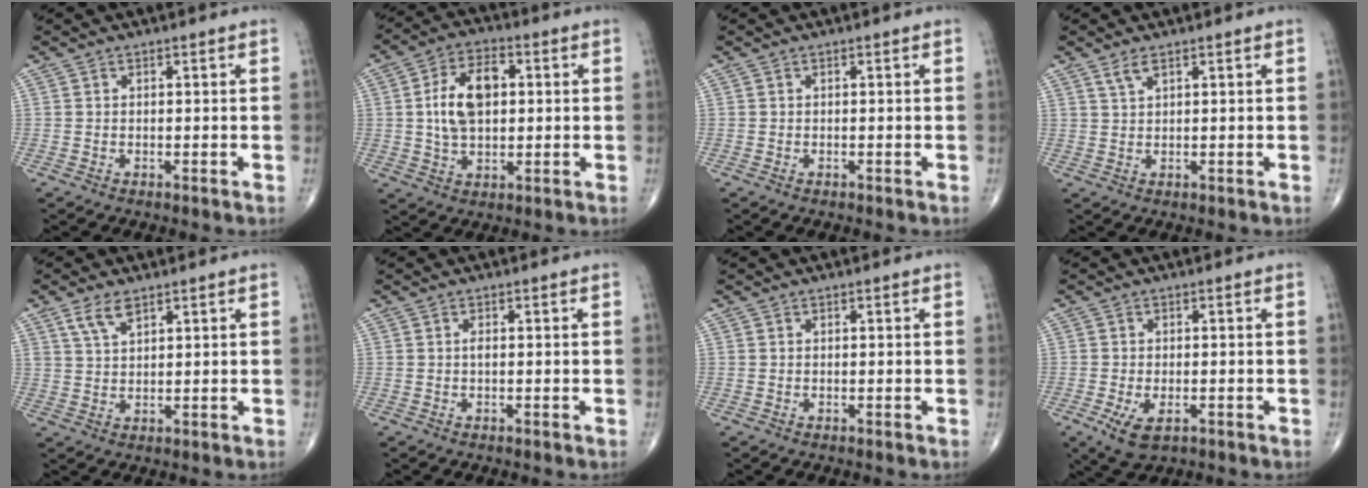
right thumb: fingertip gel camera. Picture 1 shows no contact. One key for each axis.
{"total": 11.3, "fx": 1.3, "fy": 6.8, "fz": 9.0, "tx": -0.147, "ty": 0.009, "tz": 0.021}
{"total": 0.0}
{"total": 2.3, "fx": 1.6, "fy": 0.8, "fz": 1.5, "tx": -0.034, "ty": -0.001, "tz": 0.037}
{"total": 4.5, "fx": 2.9, "fy": 2.0, "fz": 2.9, "tx": -0.053, "ty": -0.009, "tz": 0.060}
{"total": 0.9, "fx": 0.1, "fy": 0.4, "fz": 0.8, "tx": -0.017, "ty": 0.000, "tz": 0.000}
{"total": 0.0}
{"total": 5.2, "fx": -2.1, "fy": 2.6, "fz": 4.0, "tx": -0.074, "ty": -0.006, "tz": -0.028}